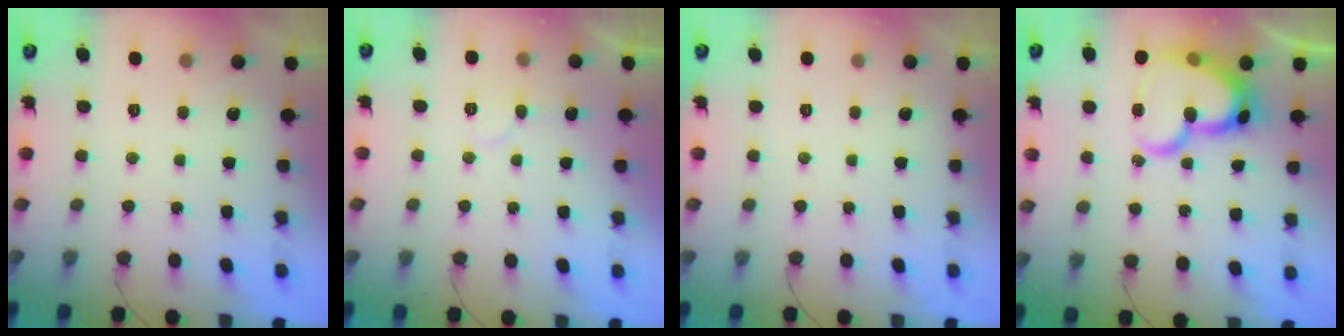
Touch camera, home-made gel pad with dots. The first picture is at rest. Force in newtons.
{"total": 5.9, "press": 5.9, "slide": 0.4}
{"total": 0.0}
{"total": 20.3, "press": 20.2, "slide": 2.0}